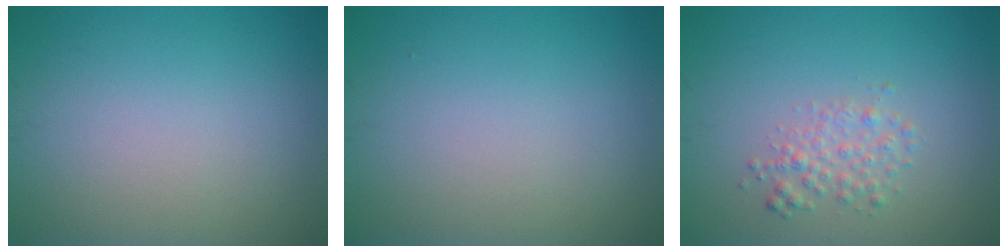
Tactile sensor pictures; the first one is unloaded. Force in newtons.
{"total": 0.0}
{"total": 2.0, "press": 2.0, "slide": 0.1}